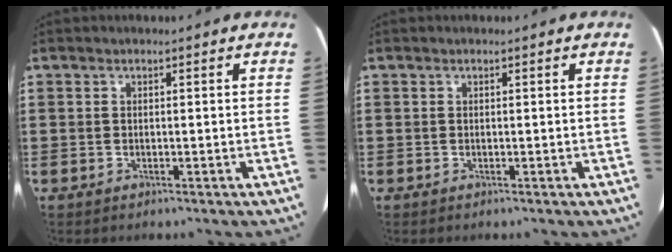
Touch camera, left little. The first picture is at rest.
{"total": 0.0}